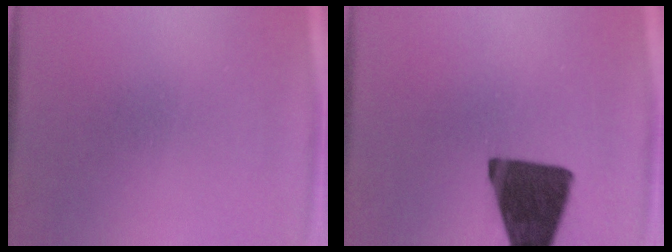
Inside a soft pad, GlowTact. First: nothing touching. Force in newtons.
{"total": 16.0}